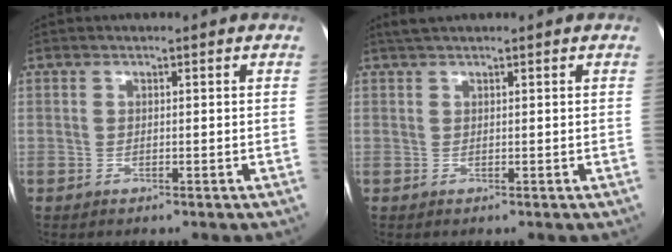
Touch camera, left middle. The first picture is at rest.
{"total": 2.0, "force": [1.7, 0.0, 1.0], "torque": [-0.017, 0.019, 0.032]}